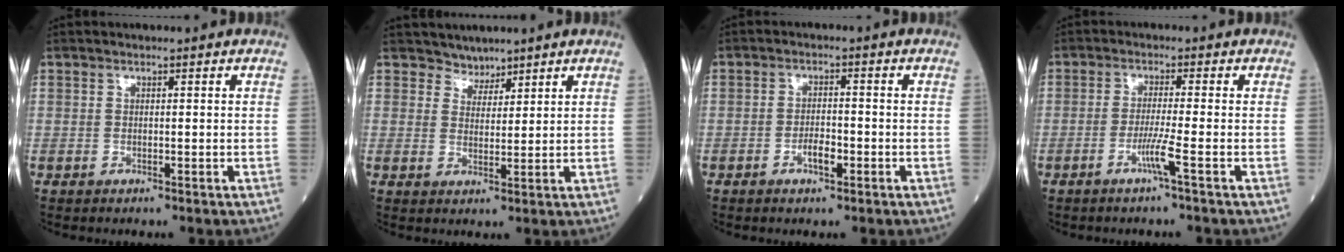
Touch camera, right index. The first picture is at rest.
{"total": 2.5, "force": [2.3, 1.0, -0.4], "torque": [0.013, -0.001, 0.038]}
{"total": 2.9, "force": [-1.4, 1.0, 2.4], "torque": [-0.042, 0.004, -0.024]}
{"total": 3.4, "force": [-1.7, -1.1, 2.7], "torque": [-0.059, -0.007, -0.038]}